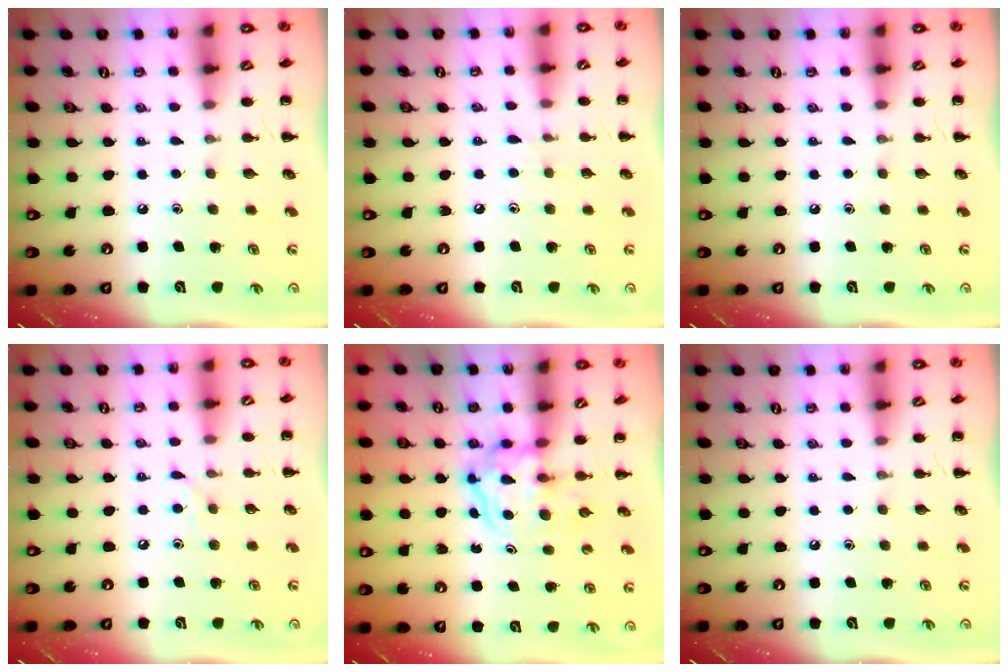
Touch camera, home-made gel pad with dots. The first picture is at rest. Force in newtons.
{"total": 4.0, "press": 3.5, "slide": 1.8}
{"total": 0.0}
{"total": 4.7, "press": 4.3, "slide": 1.8}
{"total": 3.9, "press": 3.9, "slide": 0.4}
{"total": 0.0}